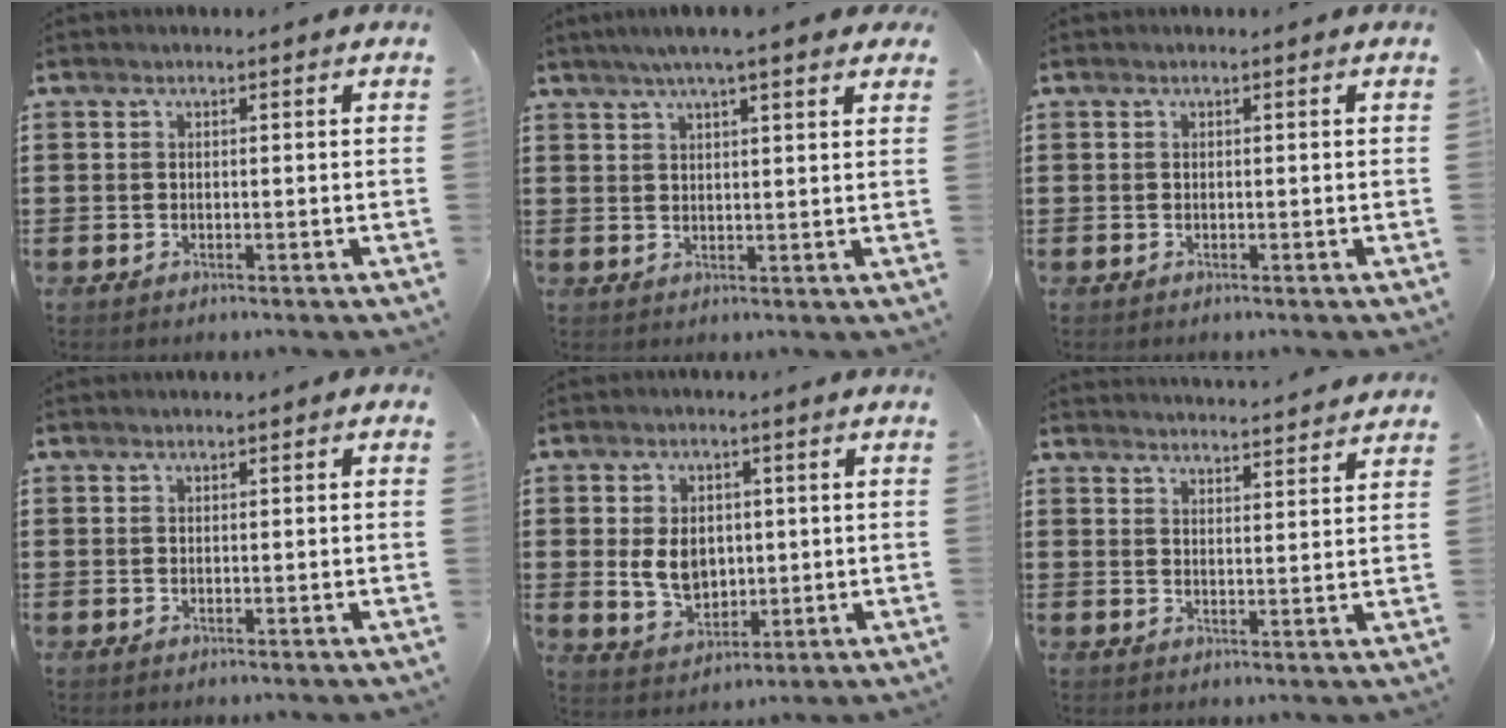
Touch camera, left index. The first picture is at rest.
{"total": 4.7, "force": [3.5, 0.3, 3.2], "torque": [-0.070, 0.001, 0.062]}
{"total": 0.0}
{"total": 0.0}
{"total": 6.0, "force": [0.4, 4.7, 3.8], "torque": [-0.075, 0.002, 0.001]}
{"total": 3.3, "force": [3.3, -0.6, -0.2], "torque": [-0.009, -0.023, 0.058]}